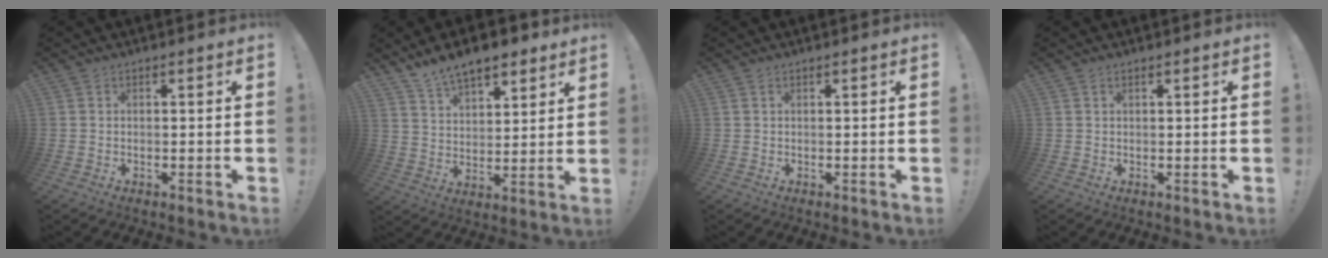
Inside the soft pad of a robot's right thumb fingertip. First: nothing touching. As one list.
[{"total": 10.9, "force": [8.5, 5.1, 4.6], "torque": [-0.084, -0.051, 0.159]}, {"total": 0.0}, {"total": 0.6, "force": [0.5, 0.0, 0.3], "torque": [0.001, -0.003, 0.008]}]